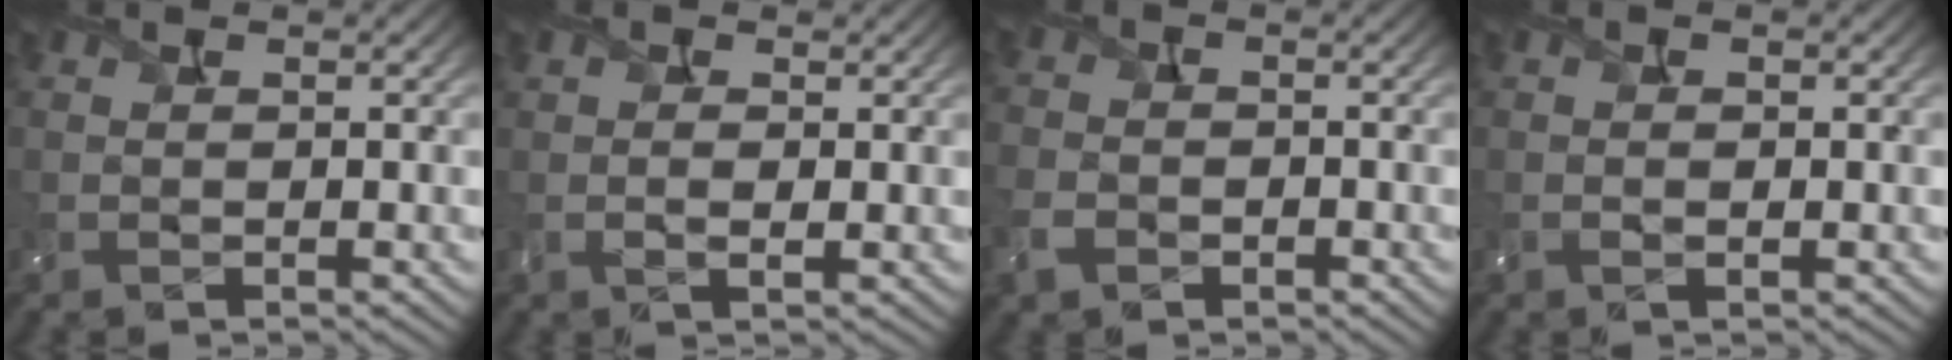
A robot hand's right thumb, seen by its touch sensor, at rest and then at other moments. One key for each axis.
{"total": 1.8, "fx": 0.4, "fy": 0.9, "fz": 1.5, "tx": -0.033, "ty": 0.002, "tz": 0.006}
{"total": 3.9, "fx": -1.9, "fy": 2.8, "fz": 1.9, "tx": -0.055, "ty": -0.008, "tz": -0.049}
{"total": 1.2, "fx": -0.1, "fy": 0.5, "fz": 1.0, "tx": -0.020, "ty": 0.002, "tz": -0.001}